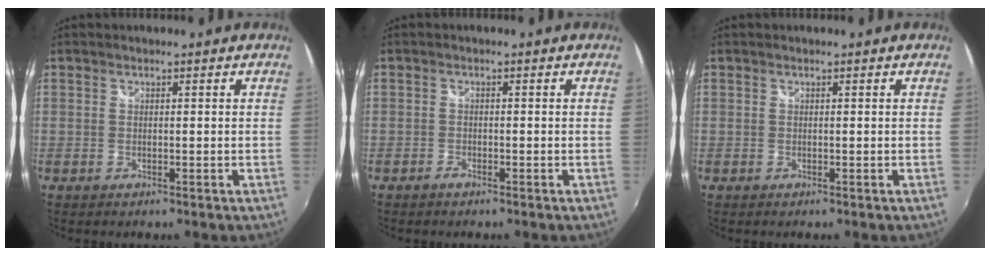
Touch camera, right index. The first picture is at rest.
{"total": 1.1, "force": [-0.9, 0.4, 0.3], "torque": [-0.006, -0.002, -0.020]}
{"total": 0.0}